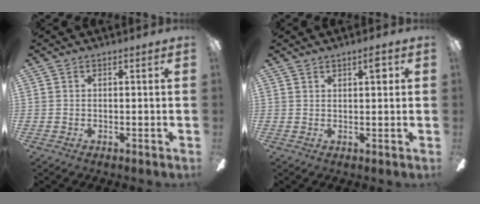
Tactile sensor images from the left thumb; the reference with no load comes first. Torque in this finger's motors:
{"motor_torque": [-0.16, 0.07, -0.08, -0.04, 0.05]}